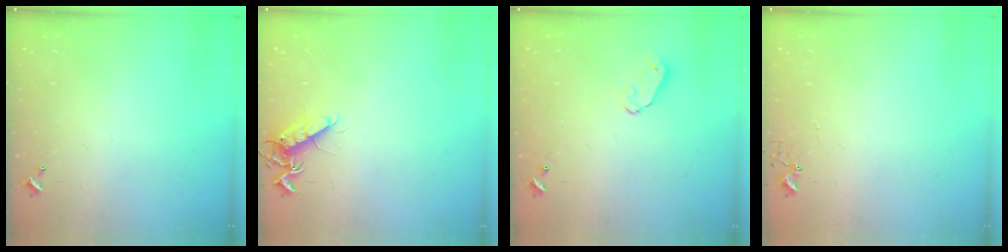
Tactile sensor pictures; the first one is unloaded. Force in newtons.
{"total": 11.1, "press": 11.1, "slide": 0.3}
{"total": 5.4, "press": 5.4, "slide": 0.5}
{"total": 2.7, "press": 2.7, "slide": 0.3}